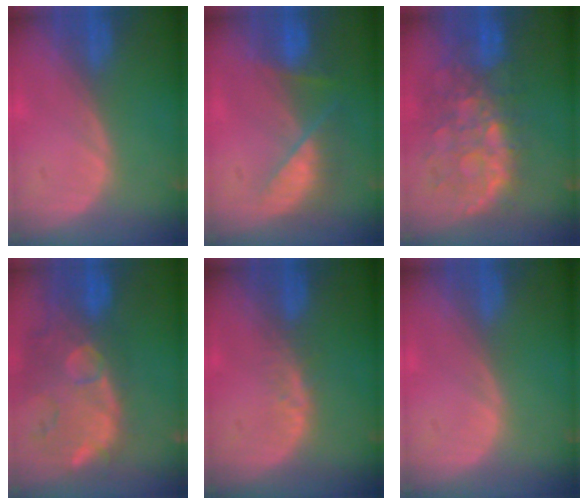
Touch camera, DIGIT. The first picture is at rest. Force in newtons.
{"total": 7.1, "press": 6.3, "slide": 3.2}
{"total": 10.6, "press": 9.5, "slide": 4.9}
{"total": 14.4, "press": 11.8, "slide": 8.3}
{"total": 2.1, "press": 2.1, "slide": 0.2}
{"total": 0.0}